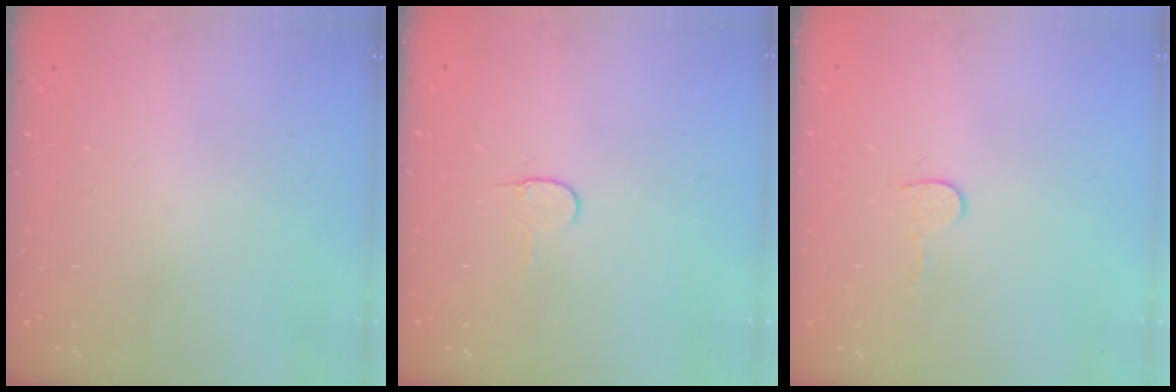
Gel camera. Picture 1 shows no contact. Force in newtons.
{"total": 4.9, "press": 4.9, "slide": 0.4}
{"total": 4.0, "press": 4.0, "slide": 0.3}